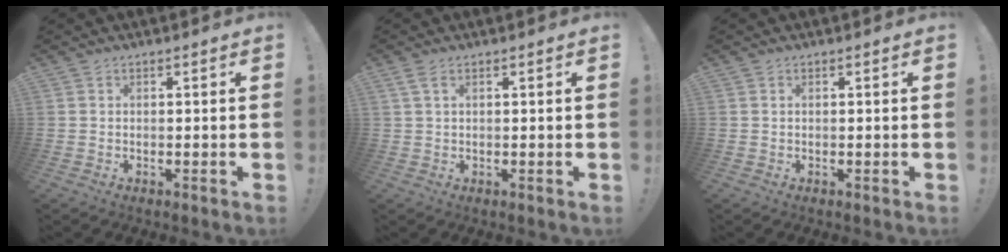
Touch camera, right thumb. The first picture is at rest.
{"total": 2.4, "force": [1.1, 1.0, 1.9], "torque": [-0.040, 0.004, 0.021]}
{"total": 0.0}